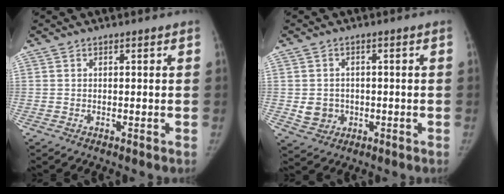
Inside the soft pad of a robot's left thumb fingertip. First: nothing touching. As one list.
[{"total": 4.8, "force": [-0.7, 4.3, 1.9], "torque": [-0.013, 0.004, -0.001]}]